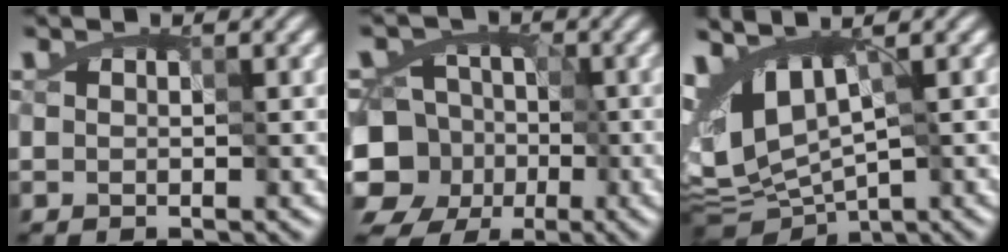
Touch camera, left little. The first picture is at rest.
{"total": 10.0, "force": [-4.9, 8.1, 3.0], "torque": [-0.055, -0.002, -0.107]}
{"total": 6.0, "force": [0.1, 3.1, 5.2], "torque": [-0.091, -0.003, 0.007]}